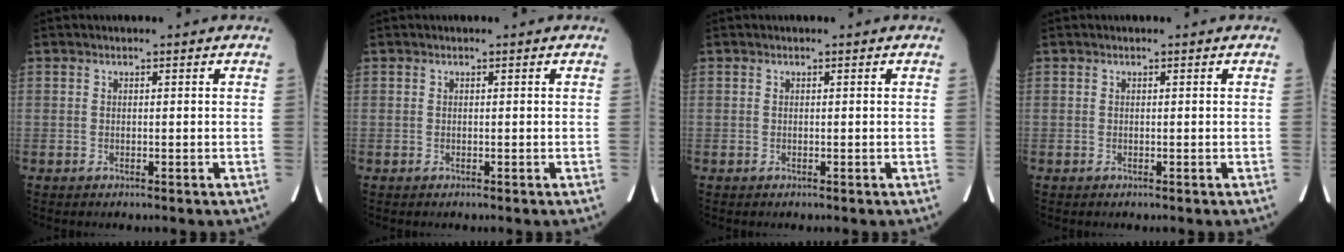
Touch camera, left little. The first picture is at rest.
{"total": 0.0}
{"total": 0.0}
{"total": 0.0}